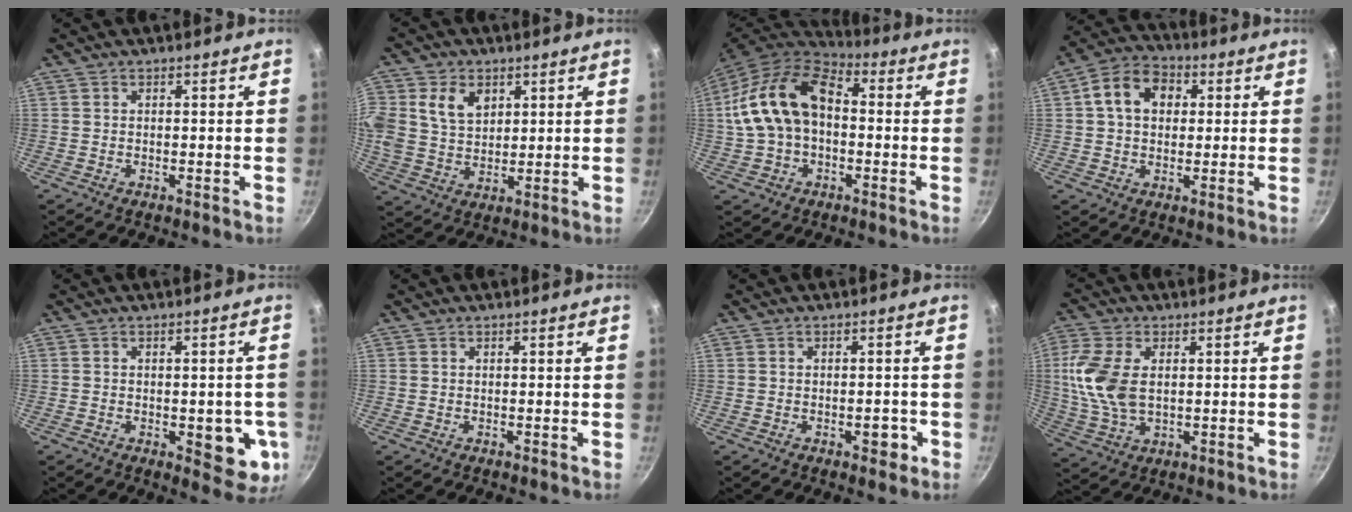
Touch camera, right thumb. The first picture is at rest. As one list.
[{"total": 11.6, "force": [3.8, 8.7, 6.7], "torque": [-0.129, 0.000, 0.072]}, {"total": 16.9, "force": [0.6, 11.3, 12.5], "torque": [-0.219, 0.041, 0.001]}, {"total": 10.3, "force": [2.3, 7.7, 6.4], "torque": [-0.085, 0.018, 0.021]}, {"total": 9.2, "force": [-2.0, 4.4, 7.8], "torque": [-0.060, -0.006, -0.022]}, {"total": 0.0}, {"total": 3.0, "force": [-1.2, 1.8, 2.2], "torque": [-0.008, 0.013, -0.014]}, {"total": 11.4, "force": [1.3, 6.9, 9.0], "torque": [-0.190, -0.004, 0.026]}]